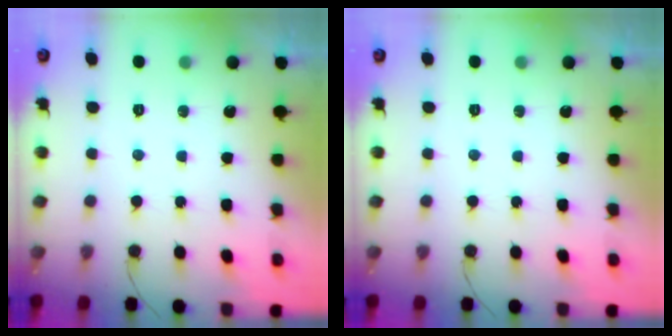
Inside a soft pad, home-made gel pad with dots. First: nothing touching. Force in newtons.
{"total": 0.0}